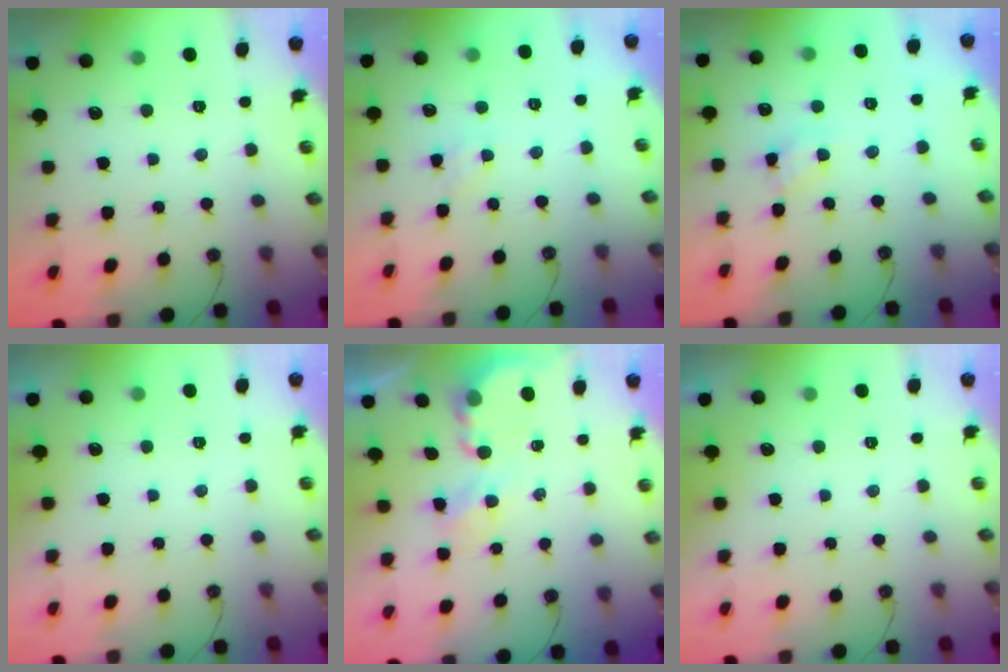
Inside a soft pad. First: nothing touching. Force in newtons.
{"total": 1.6, "press": 1.6, "slide": 0.3}
{"total": 4.7, "press": 4.6, "slide": 0.3}
{"total": 0.0}
{"total": 3.8, "press": 3.8, "slide": 0.4}
{"total": 0.0}